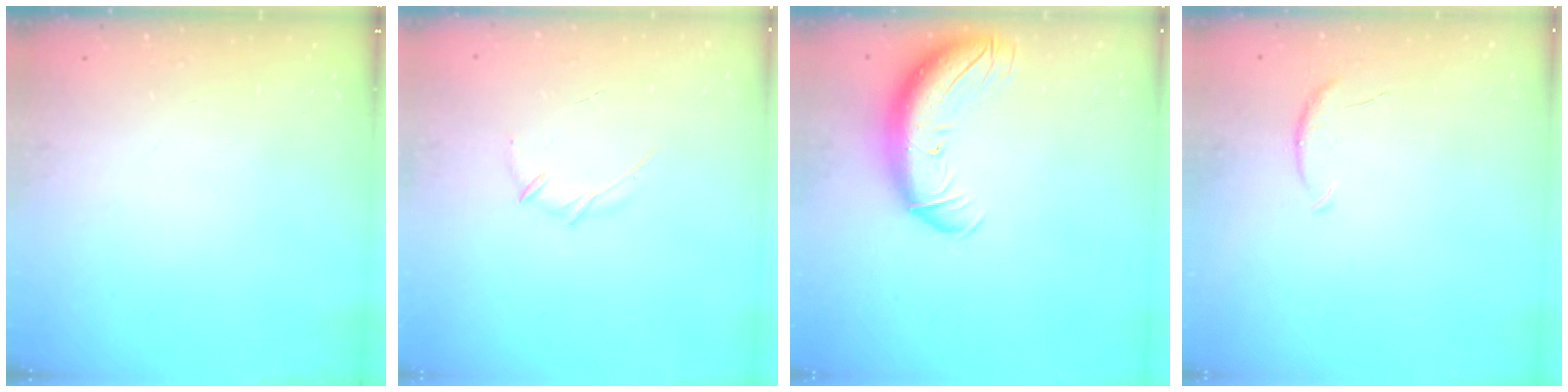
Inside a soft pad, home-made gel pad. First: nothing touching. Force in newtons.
{"total": 4.6, "press": 4.5, "slide": 1.1}
{"total": 14.0, "press": 13.6, "slide": 3.5}
{"total": 5.8, "press": 5.8, "slide": 0.5}